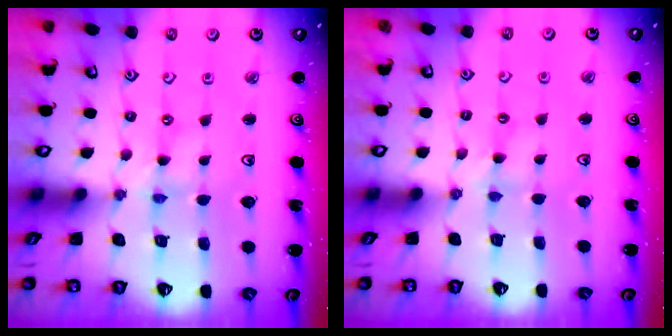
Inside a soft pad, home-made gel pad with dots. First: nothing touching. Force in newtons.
{"total": 2.8, "press": 2.8, "slide": 0.4}